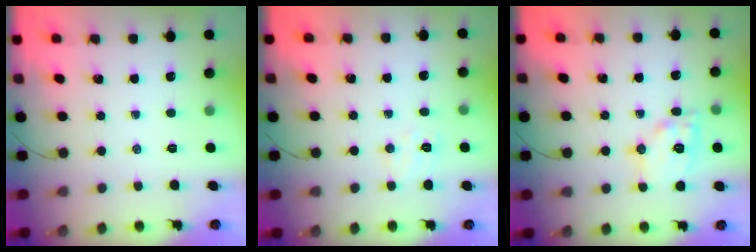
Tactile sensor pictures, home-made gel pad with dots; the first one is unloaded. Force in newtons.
{"total": 5.7, "press": 5.6, "slide": 1.2}
{"total": 11.3, "press": 11.3, "slide": 0.7}